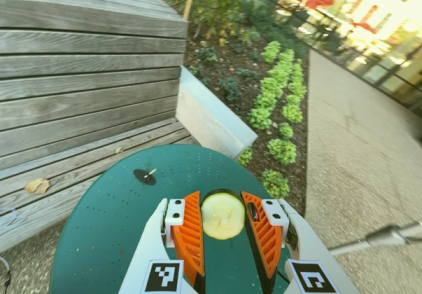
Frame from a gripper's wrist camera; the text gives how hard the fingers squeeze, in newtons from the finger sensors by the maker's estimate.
{"total": 11.9, "left": 11.8, "right": 11.9}